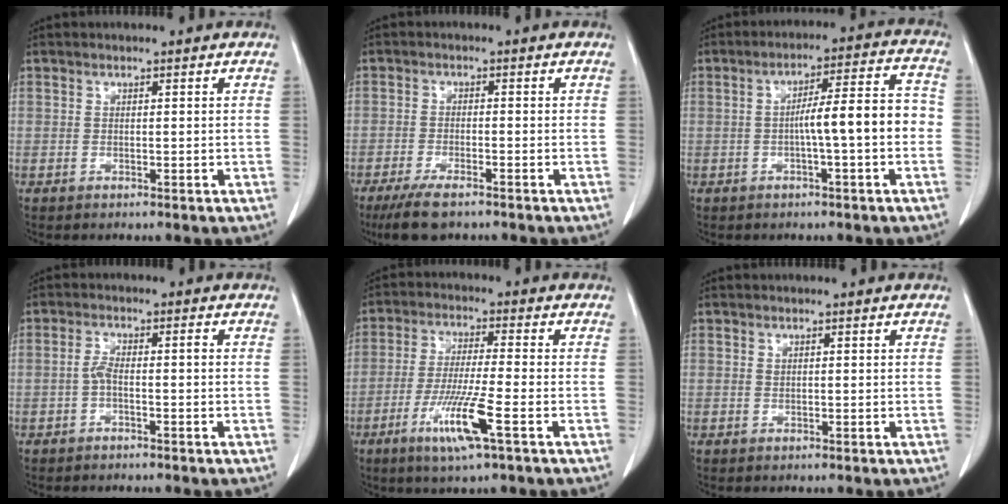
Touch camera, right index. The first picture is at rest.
{"total": 5.9, "force": [-4.4, 1.4, 3.8], "torque": [-0.070, -0.012, -0.075]}
{"total": 9.1, "force": [-1.3, 0.9, 8.9], "torque": [-0.130, 0.032, -0.021]}
{"total": 2.6, "force": [-0.7, 0.7, 2.4], "torque": [-0.048, 0.009, -0.013]}
{"total": 9.2, "force": [-4.1, -0.2, 8.3], "torque": [-0.164, -0.019, -0.078]}
{"total": 0.0}